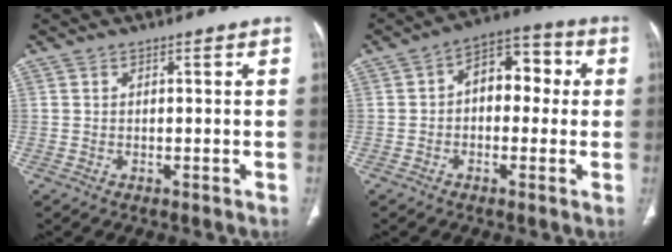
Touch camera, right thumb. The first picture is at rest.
{"total": 9.8, "force": [0.7, 6.4, 7.4], "torque": [-0.069, 0.034, -0.001]}